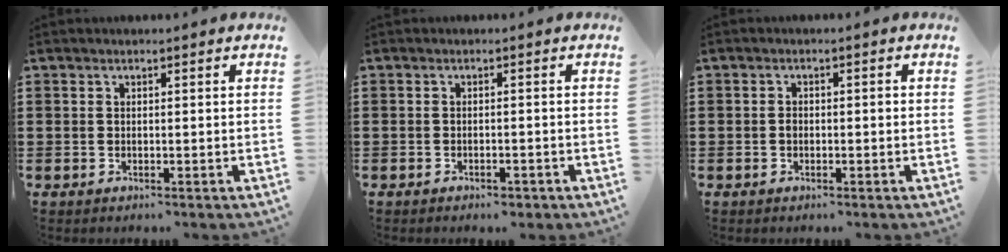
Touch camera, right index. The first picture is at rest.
{"total": 1.1, "force": [-1.0, 0.3, 0.3], "torque": [-0.010, -0.001, -0.020]}
{"total": 1.1, "force": [-0.2, 0.6, 0.9], "torque": [-0.020, 0.001, -0.005]}